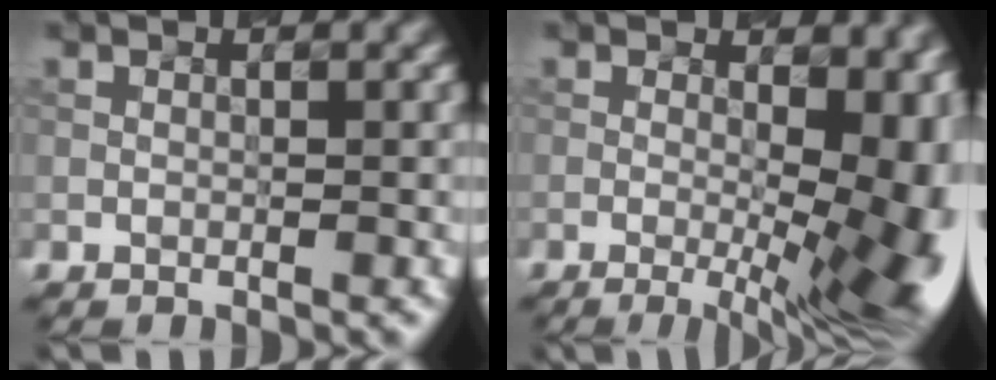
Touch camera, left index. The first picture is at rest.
{"total": 16.7, "force": [-1.5, 7.8, 14.7], "torque": [-0.136, 0.013, 0.007]}